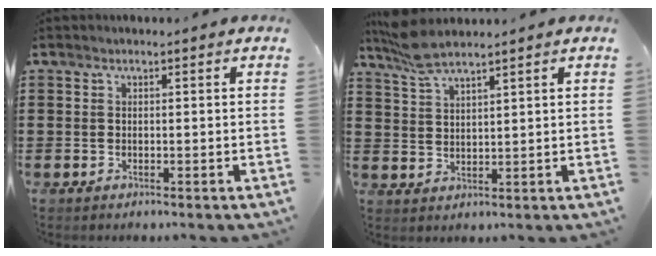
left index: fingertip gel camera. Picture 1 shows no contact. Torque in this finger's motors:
{"motor_torque": [0.26, -0.32, 0.13, 0.04]}